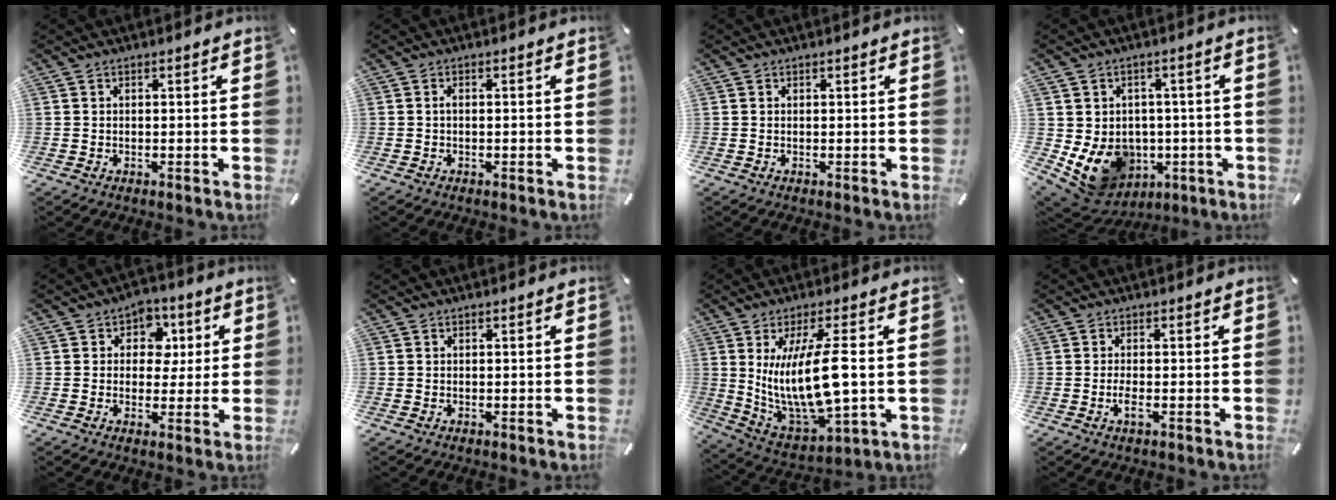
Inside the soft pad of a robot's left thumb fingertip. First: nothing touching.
{"total": 1.0, "force": [-0.2, 0.4, 0.9], "torque": [-0.017, 0.002, -0.005]}
{"total": 0.0}
{"total": 10.5, "force": [-1.7, 9.5, 4.2], "torque": [-0.092, -0.005, -0.020]}
{"total": 7.6, "force": [1.3, 6.7, 3.5], "torque": [-0.030, -0.002, 0.013]}
{"total": 0.0}
{"total": 17.1, "force": [1.9, 5.7, 16.0], "torque": [-0.326, -0.025, 0.024]}
{"total": 2.4, "force": [-0.6, 0.6, 2.2], "torque": [-0.053, -0.005, -0.015]}